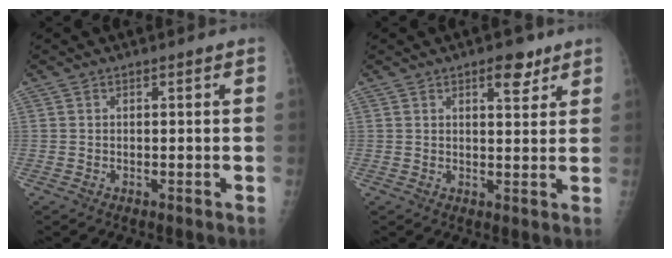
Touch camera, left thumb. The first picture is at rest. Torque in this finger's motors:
{"motor_torque": [0.82, -0.17, 0.46, -0.18, 0.15]}